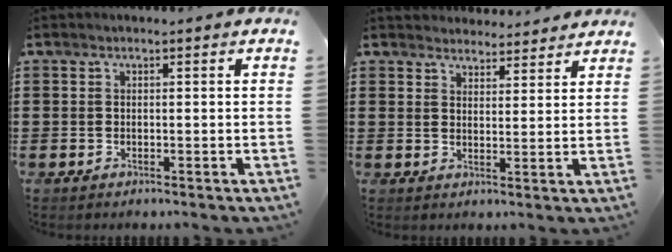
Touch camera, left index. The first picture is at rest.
{"total": 3.5, "force": [3.5, 0.7, -0.1], "torque": [-0.009, -0.011, 0.066]}